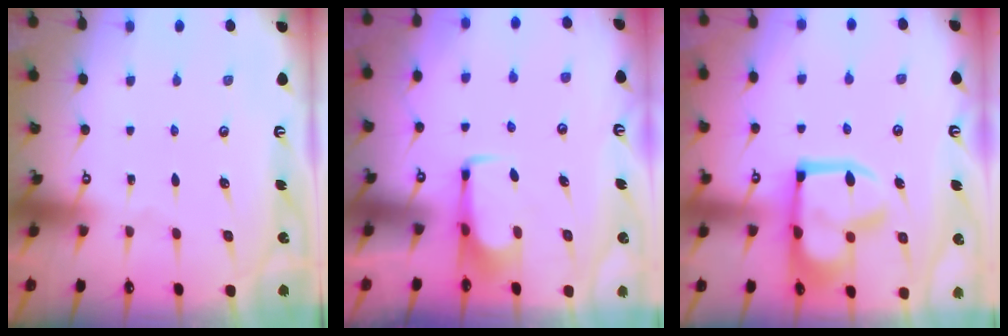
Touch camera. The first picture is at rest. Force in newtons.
{"total": 1.6, "press": 1.6, "slide": 0.5}
{"total": 15.2, "press": 15.2, "slide": 1.5}